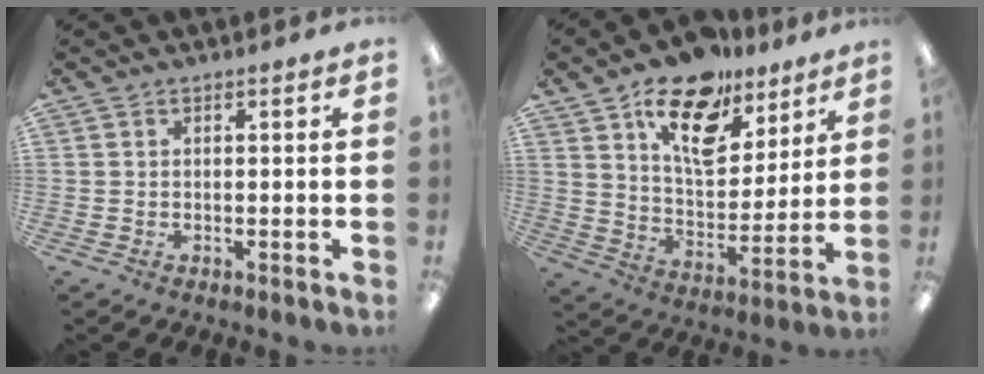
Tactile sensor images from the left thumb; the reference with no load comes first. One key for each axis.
{"total": 17.8, "fx": 11.9, "fy": 9.2, "fz": 9.6, "tx": -0.148, "ty": -0.062, "tz": 0.207}